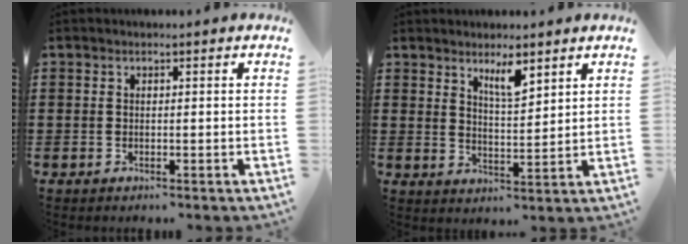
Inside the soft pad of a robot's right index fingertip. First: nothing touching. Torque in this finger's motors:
{"motor_torque": [0.06, -0.03, 0.24, 0.07]}